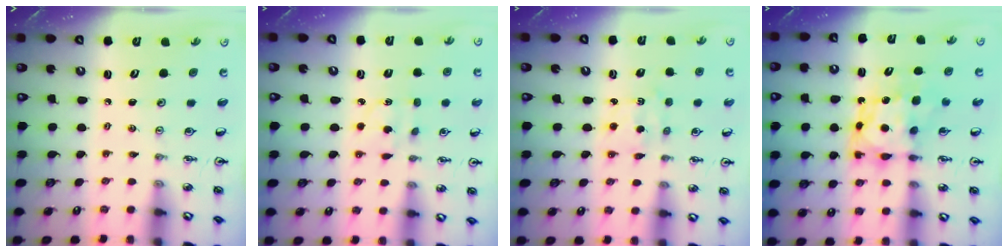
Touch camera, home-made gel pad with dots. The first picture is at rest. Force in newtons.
{"total": 3.0, "press": 2.9, "slide": 0.8}
{"total": 2.2, "press": 2.2, "slide": 0.4}
{"total": 7.3, "press": 7.3, "slide": 0.6}